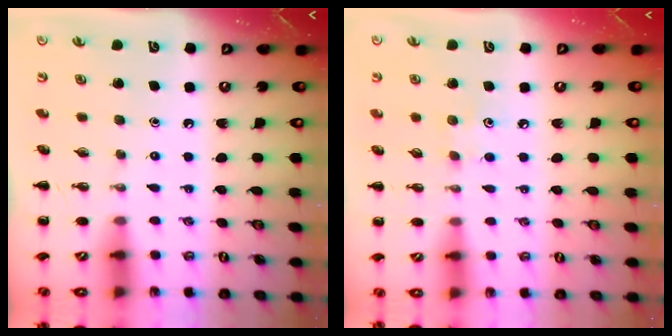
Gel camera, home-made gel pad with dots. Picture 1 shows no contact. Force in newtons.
{"total": 4.7, "press": 4.5, "slide": 1.2}